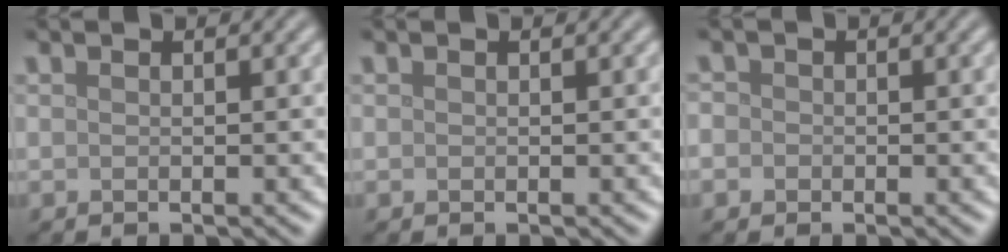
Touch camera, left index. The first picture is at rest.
{"total": 0.0}
{"total": 1.8, "force": [-0.2, 1.7, 0.6], "torque": [0.003, 0.008, -0.015]}